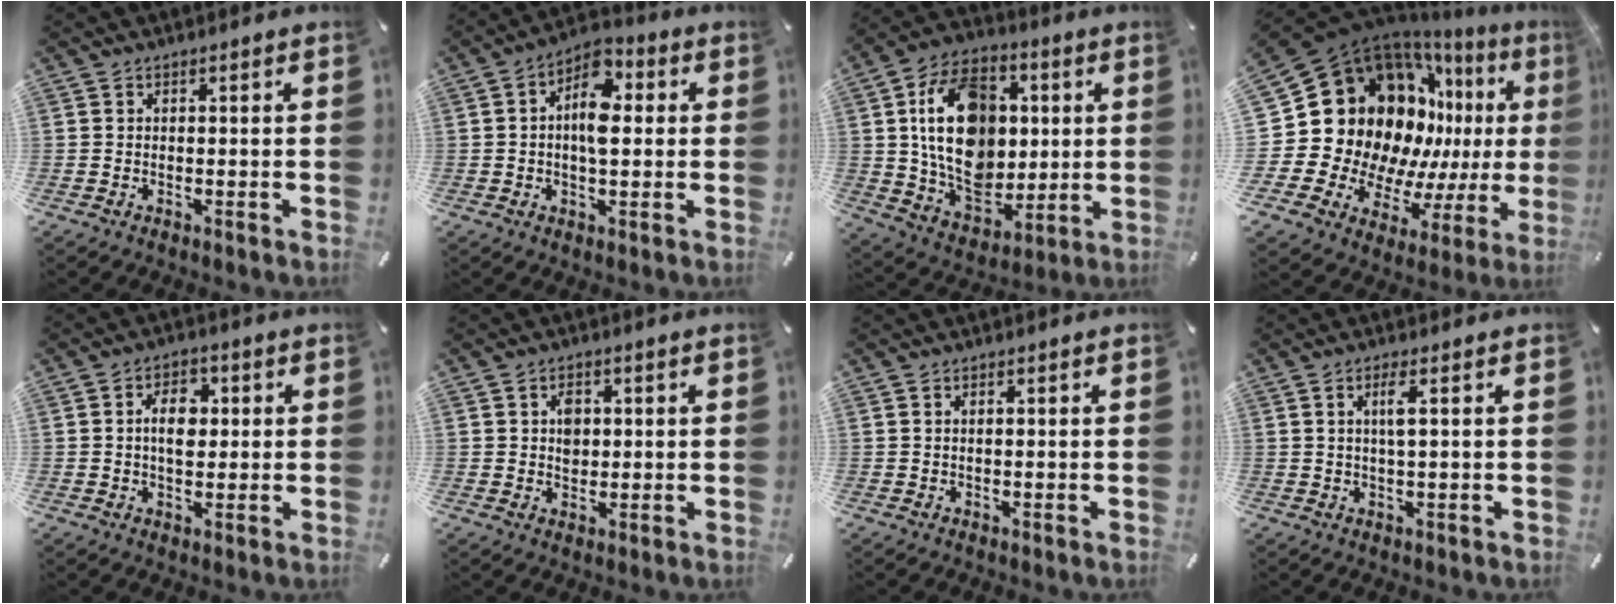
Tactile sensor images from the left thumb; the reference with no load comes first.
{"total": 9.3, "force": [1.0, 5.4, 7.5], "torque": [-0.119, 0.001, 0.017]}
{"total": 20.5, "force": [2.2, 15.8, 12.9], "torque": [-0.238, -0.005, 0.046]}
{"total": 25.5, "force": [6.0, 20.0, 14.7], "torque": [-0.250, -0.099, 0.164]}
{"total": 6.9, "force": [0.7, 4.5, 5.3], "torque": [-0.080, -0.004, 0.004]}
{"total": 4.0, "force": [0.6, 3.3, 2.1], "torque": [-0.021, -0.002, 0.005]}
{"total": 0.7, "force": [0.1, 0.4, 0.6], "torque": [-0.012, 0.002, 0.002]}
{"total": 3.6, "force": [0.9, 0.6, 3.4], "torque": [-0.062, -0.001, 0.011]}